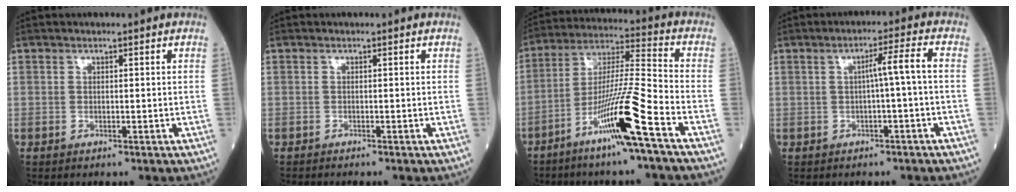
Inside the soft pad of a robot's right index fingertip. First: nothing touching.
{"total": 0.5, "force": [-0.5, -0.1, 0.1], "torque": [-0.001, 0.000, -0.009]}
{"total": 13.3, "force": [-7.0, -1.2, 11.3], "torque": [-0.219, -0.015, -0.130]}
{"total": 3.8, "force": [-0.4, -0.8, 3.7], "torque": [-0.059, 0.011, -0.005]}